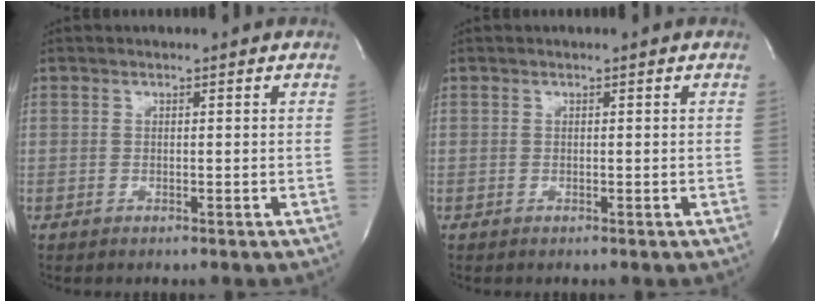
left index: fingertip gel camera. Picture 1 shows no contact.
{"total": 0.0}